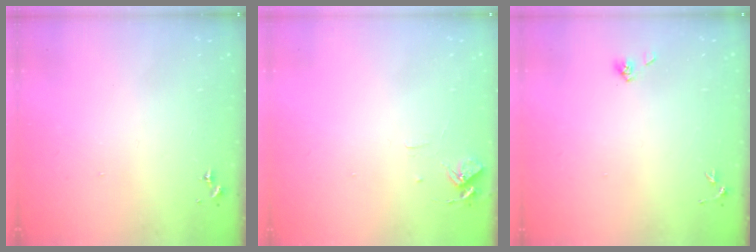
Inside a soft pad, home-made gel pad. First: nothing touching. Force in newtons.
{"total": 6.2, "press": 6.2, "slide": 0.5}
{"total": 4.2, "press": 3.9, "slide": 1.6}